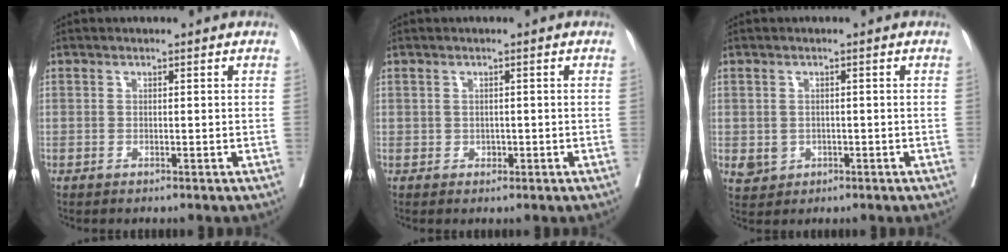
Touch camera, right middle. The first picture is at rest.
{"total": 0.9, "force": [-0.2, 0.8, 0.2], "torque": [0.001, 0.003, -0.001]}
{"total": 2.9, "force": [-0.7, 2.7, 0.7], "torque": [-0.004, 0.004, -0.001]}